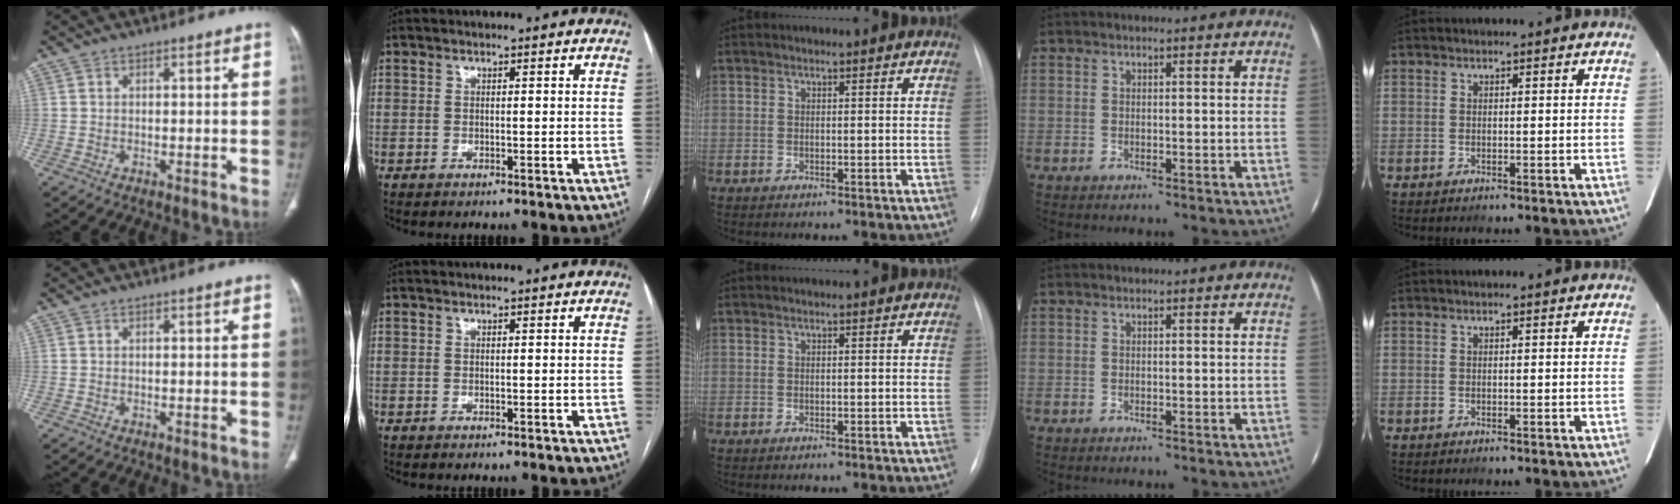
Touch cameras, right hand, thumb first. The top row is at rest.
{}